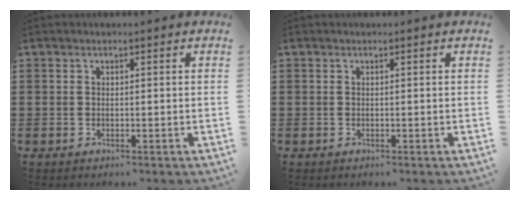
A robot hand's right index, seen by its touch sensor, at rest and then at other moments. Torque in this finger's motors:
{"motor_torque": [0.00, 0.00, 0.00, 0.00]}